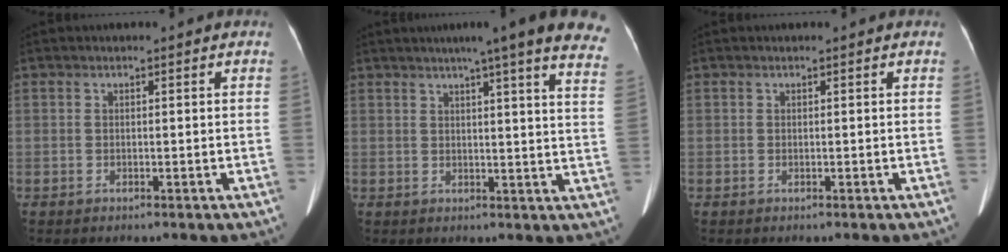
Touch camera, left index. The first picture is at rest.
{"total": 20.9, "force": [17.2, 0.0, 11.7], "torque": [-0.152, -0.028, 0.189]}
{"total": 0.0}